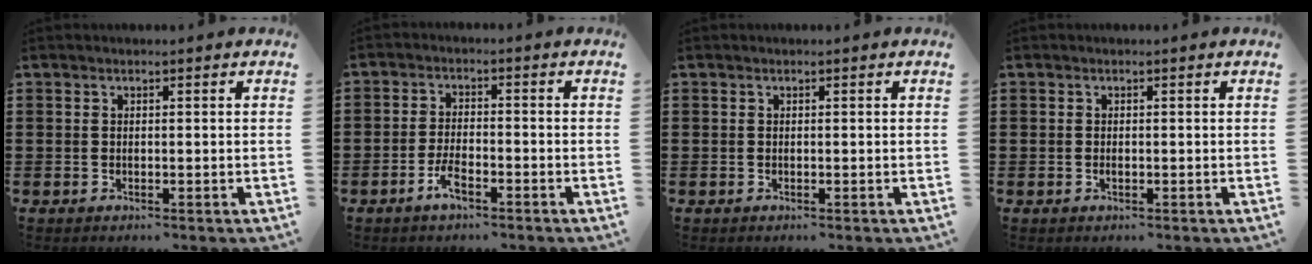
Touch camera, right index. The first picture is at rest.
{"total": 3.5, "force": [-2.2, 1.2, 2.3], "torque": [-0.054, 0.000, -0.045]}
{"total": 0.0}
{"total": 0.5, "force": [-0.1, 0.1, 0.5], "torque": [-0.012, -0.006, -0.001]}